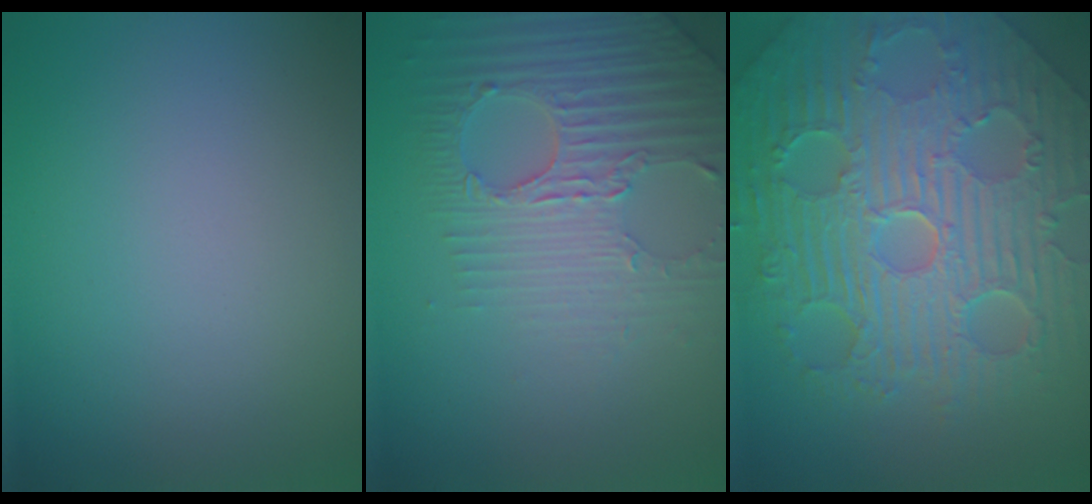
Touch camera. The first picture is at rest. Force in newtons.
{"total": 3.9, "press": 3.8, "slide": 1.1}
{"total": 11.5, "press": 7.5, "slide": 8.8}